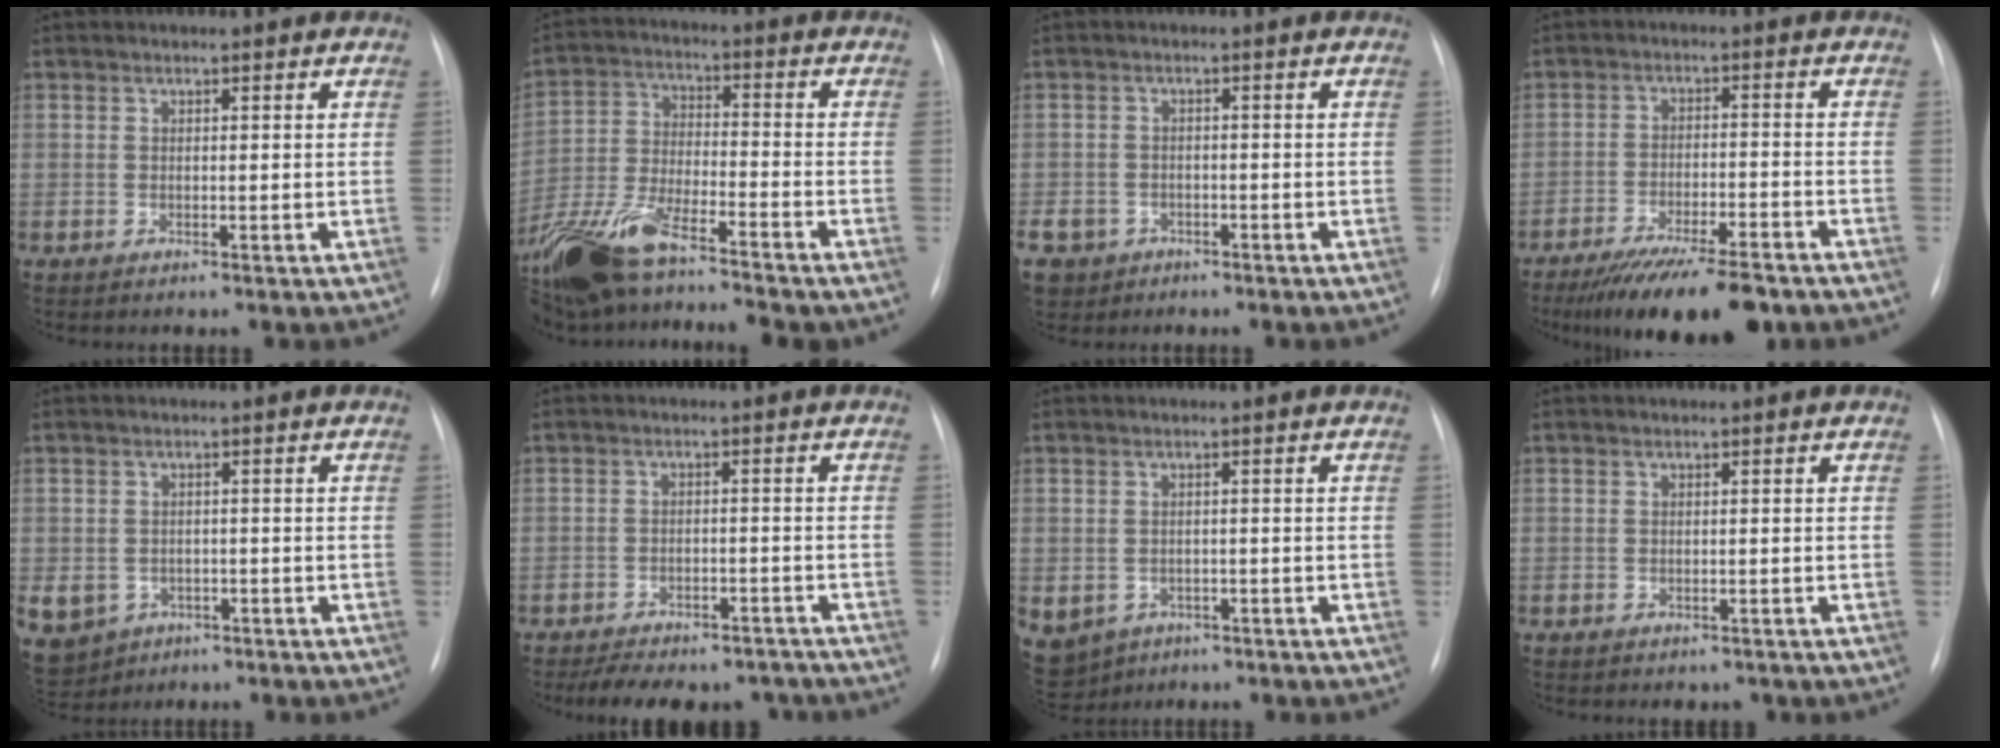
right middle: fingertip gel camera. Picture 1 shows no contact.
{"total": 14.6, "force": [-11.3, 2.8, 8.8], "torque": [-0.189, -0.017, -0.207]}
{"total": 9.0, "force": [-4.7, 7.3, 2.3], "torque": [-0.076, 0.003, -0.073]}
{"total": 14.0, "force": [-10.9, 2.6, 8.3], "torque": [-0.120, -0.020, -0.173]}
{"total": 13.8, "force": [-5.8, 11.5, 4.9], "torque": [-0.160, -0.002, -0.071]}
{"total": 12.8, "force": [-10.6, 5.6, 4.5], "torque": [-0.075, 0.011, -0.134]}
{"total": 11.6, "force": [-5.5, 9.4, 4.1], "torque": [-0.125, -0.005, -0.067]}
{"total": 1.1, "force": [-0.8, 0.7, 0.2], "torque": [-0.002, 0.001, -0.007]}